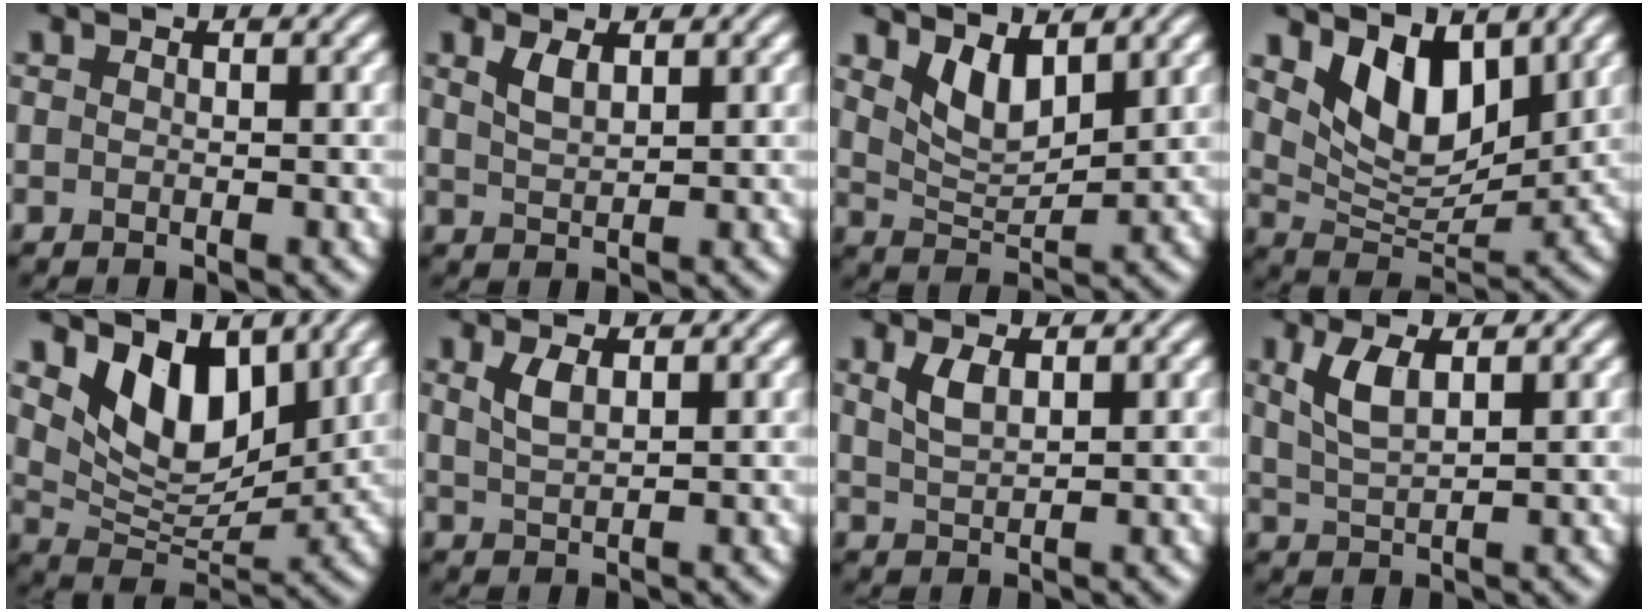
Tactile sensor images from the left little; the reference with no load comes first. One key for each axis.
{"total": 1.8, "fx": 1.2, "fy": 0.6, "fz": 1.2, "tx": -0.028, "ty": 0.000, "tz": 0.026}
{"total": 3.8, "fx": 2.2, "fy": 1.7, "fz": 2.6, "tx": -0.058, "ty": -0.009, "tz": 0.046}
{"total": 6.3, "fx": 3.4, "fy": 3.4, "fz": 4.0, "tx": -0.079, "ty": -0.019, "tz": 0.058}
{"total": 6.9, "fx": 3.6, "fy": 3.9, "fz": 4.4, "tx": -0.082, "ty": -0.018, "tz": 0.062}
{"total": 1.9, "fx": 1.0, "fy": 0.7, "fz": 1.5, "tx": -0.035, "ty": 0.000, "tz": 0.023}
{"total": 2.1, "fx": 1.1, "fy": 0.8, "fz": 1.6, "tx": -0.038, "ty": 0.001, "tz": 0.026}
{"total": 3.1, "fx": 1.3, "fy": 1.1, "fz": 2.6, "tx": -0.061, "ty": 0.001, "tz": 0.030}